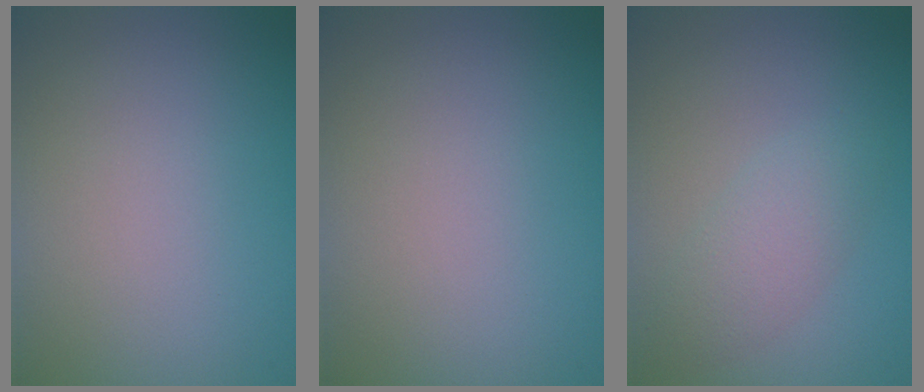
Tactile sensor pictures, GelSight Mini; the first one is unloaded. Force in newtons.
{"total": 0.0}
{"total": 2.5, "press": 2.5, "slide": 0.0}